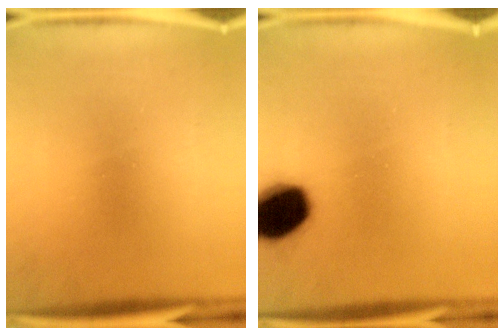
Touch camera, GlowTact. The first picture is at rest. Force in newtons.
{"total": 14.9}